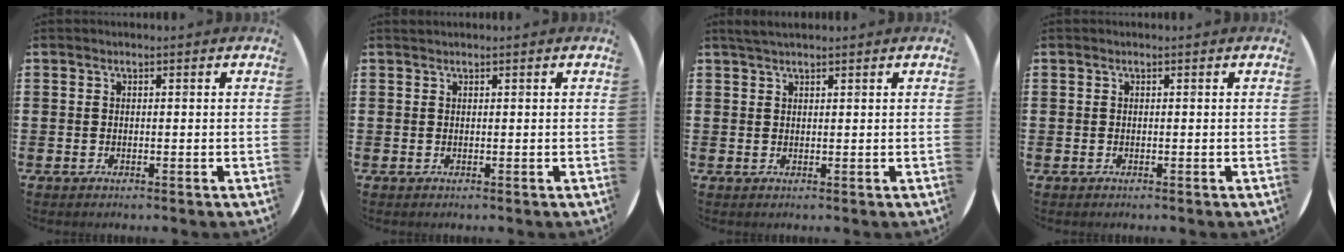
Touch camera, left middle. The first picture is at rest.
{"total": 0.0}
{"total": 1.6, "force": [1.4, 0.1, 0.7], "torque": [-0.014, 0.003, 0.026]}
{"total": 0.0}